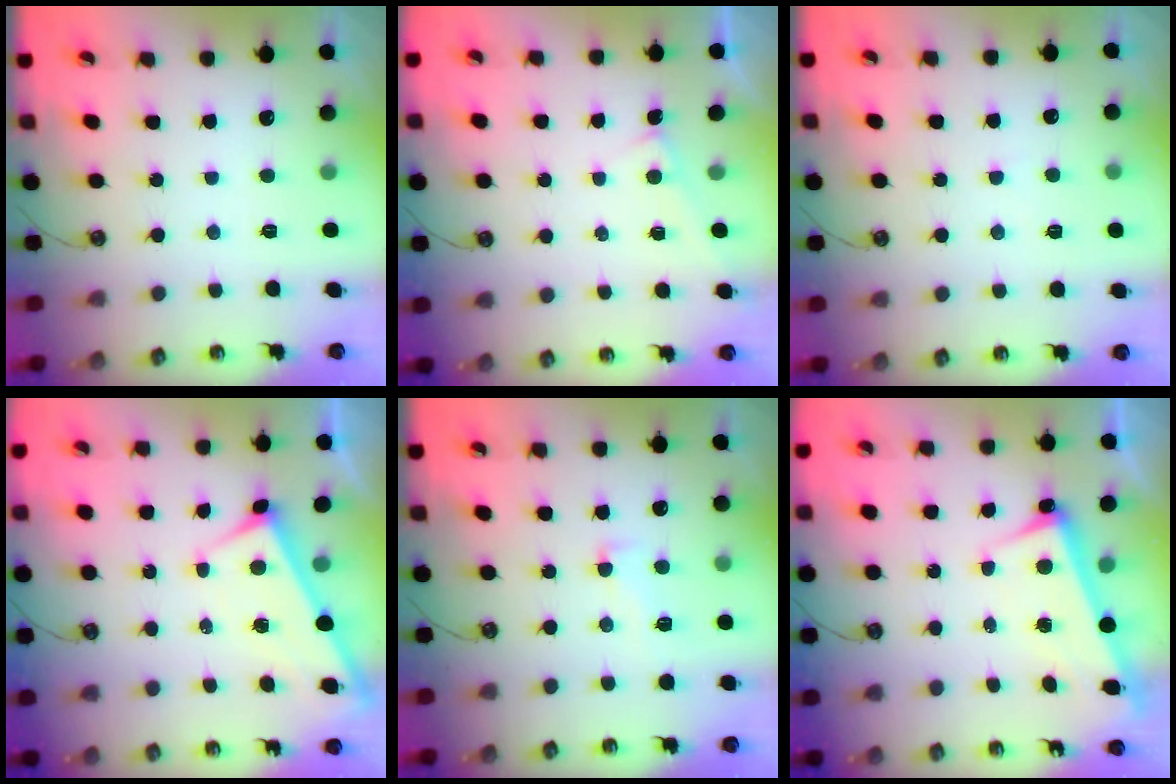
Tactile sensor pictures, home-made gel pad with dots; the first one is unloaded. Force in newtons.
{"total": 2.9, "press": 2.9, "slide": 0.1}
{"total": 7.6, "press": 7.5, "slide": 0.4}
{"total": 2.6, "press": 2.6, "slide": 0.4}
{"total": 1.3, "press": 0.3, "slide": 1.3}
{"total": 3.4, "press": 3.2, "slide": 1.0}